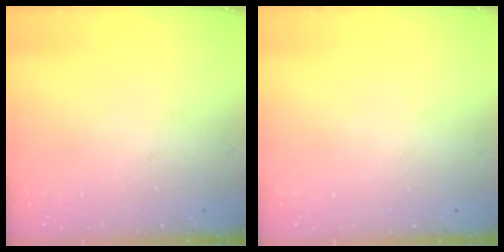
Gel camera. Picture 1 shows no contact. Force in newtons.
{"total": 0.0}